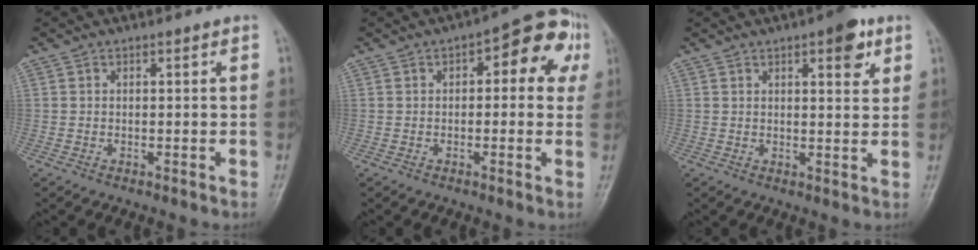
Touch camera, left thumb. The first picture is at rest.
{"total": 10.5, "force": [2.9, 5.2, 8.6], "torque": [-0.063, 0.026, 0.023]}
{"total": 6.1, "force": [3.2, 2.2, 4.7], "torque": [-0.046, -0.012, 0.036]}